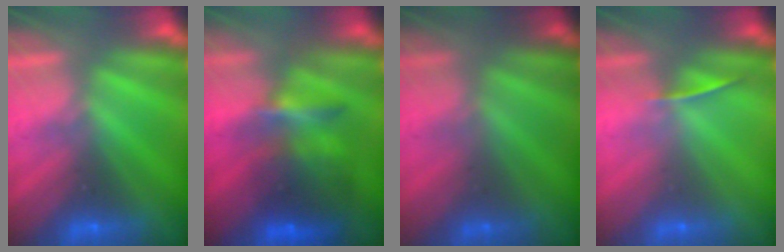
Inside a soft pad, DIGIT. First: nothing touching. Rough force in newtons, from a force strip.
{"total": 9.6}
{"total": 1.0}
{"total": 1.3}